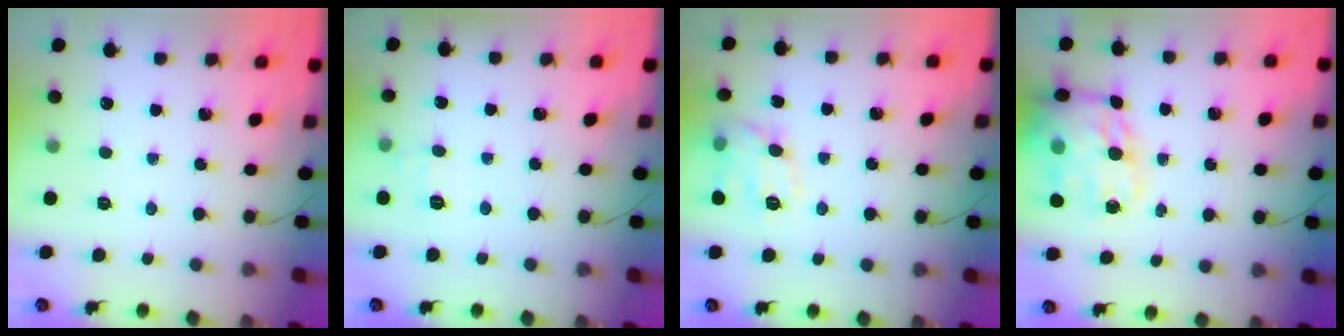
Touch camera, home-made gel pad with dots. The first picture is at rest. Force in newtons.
{"total": 6.3, "press": 6.1, "slide": 1.3}
{"total": 11.5, "press": 11.4, "slide": 0.7}
{"total": 18.8, "press": 18.4, "slide": 3.7}